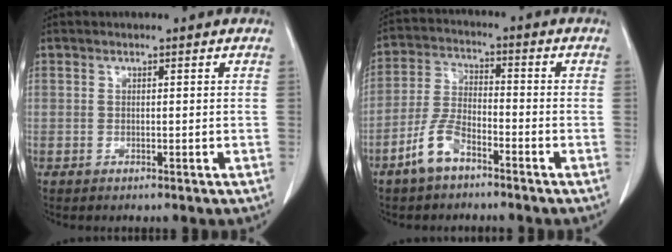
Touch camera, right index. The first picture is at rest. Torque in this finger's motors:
{"motor_torque": [-0.12, 0.02, -0.07, -0.04]}